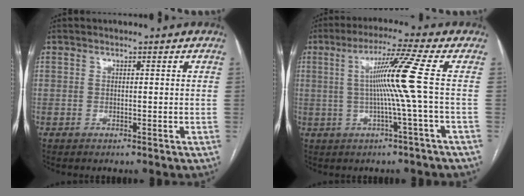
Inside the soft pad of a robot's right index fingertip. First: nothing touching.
{"total": 8.7, "force": [0.3, -2.7, 8.3], "torque": [-0.144, 0.008, 0.015]}